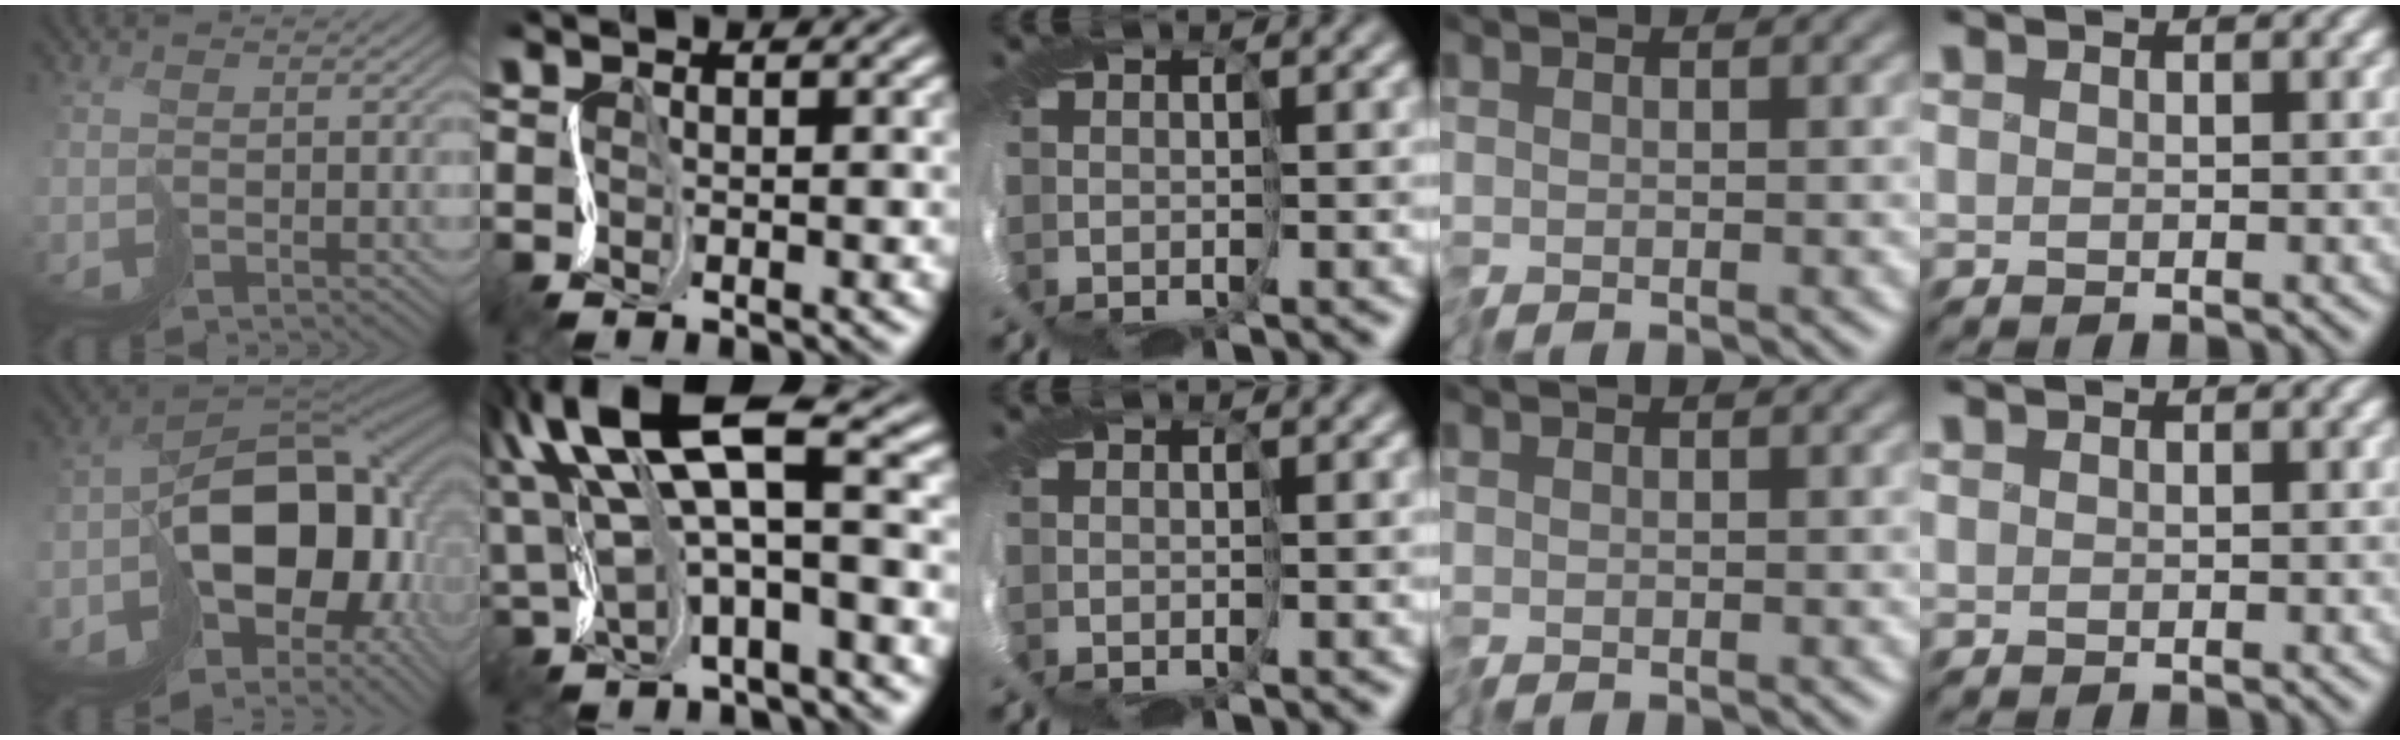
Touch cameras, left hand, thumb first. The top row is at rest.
{"thumb": {"total": 16.8, "force": [-5.0, 11.2, 11.5], "torque": [-0.157, -0.029, -0.066]}, "index": {"total": 9.3, "force": [4.0, 3.2, 7.8], "torque": [-0.158, 0.024, 0.073]}}